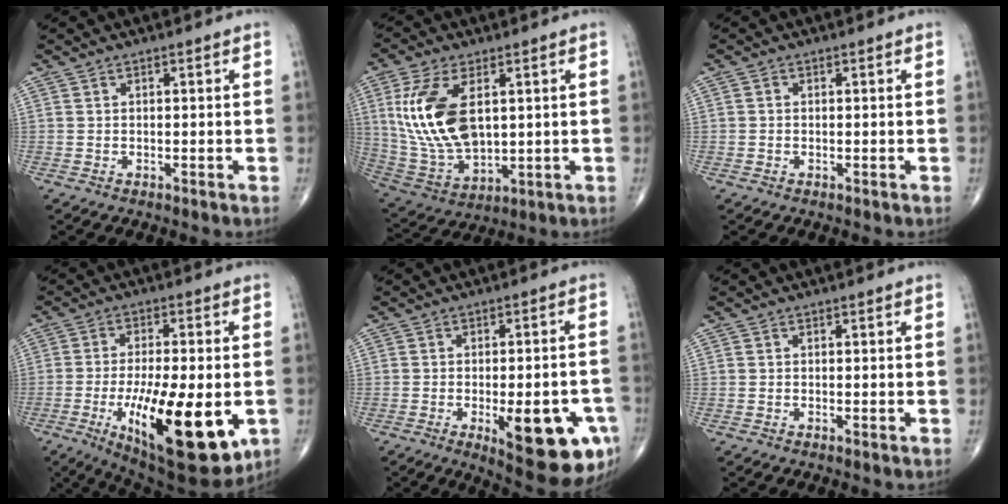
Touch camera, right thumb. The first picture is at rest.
{"total": 16.8, "force": [3.7, 9.0, 13.7], "torque": [-0.276, -0.017, 0.084]}
{"total": 0.6, "force": [0.0, 0.5, 0.3], "torque": [-0.003, 0.001, -0.003]}
{"total": 22.0, "force": [-6.0, 7.5, 19.8], "torque": [-0.304, -0.022, -0.076]}
{"total": 16.5, "force": [-5.9, 5.7, 14.3], "torque": [-0.140, 0.011, -0.059]}
{"total": 0.5, "force": [-0.1, 0.1, 0.5], "torque": [-0.014, -0.003, -0.002]}